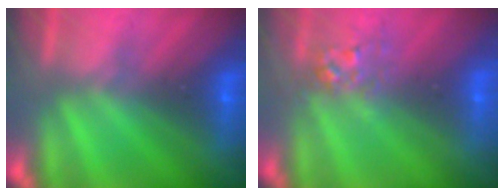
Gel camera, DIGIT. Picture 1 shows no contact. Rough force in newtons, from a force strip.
{"total": 2.8}